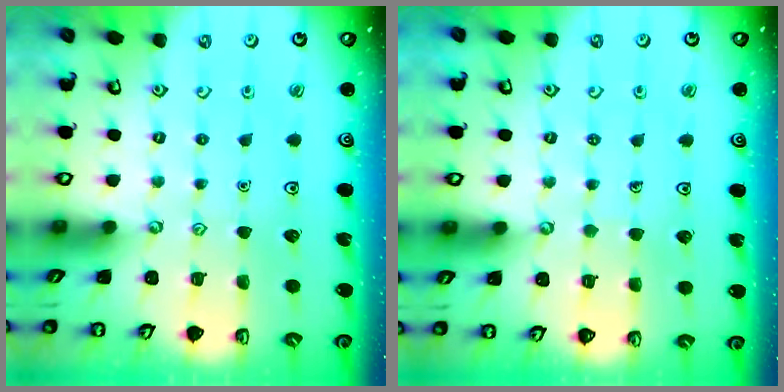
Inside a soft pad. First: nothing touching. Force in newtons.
{"total": 2.5, "press": 2.5, "slide": 0.2}